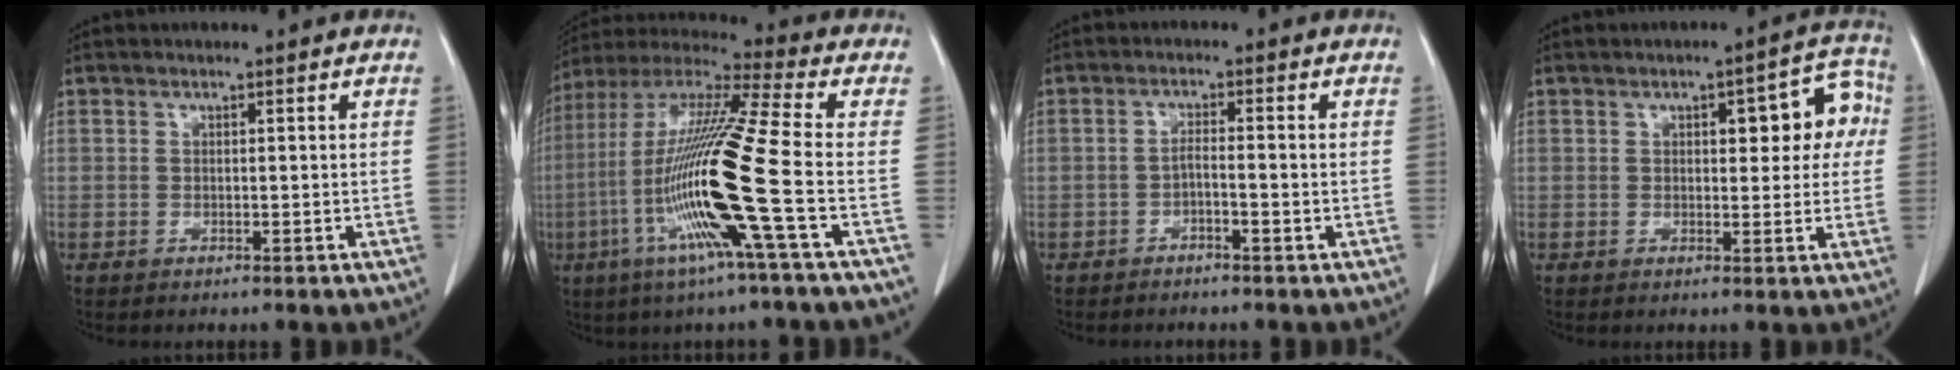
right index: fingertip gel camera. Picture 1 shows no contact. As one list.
[{"total": 19.7, "force": [-5.3, -1.4, 18.9], "torque": [-0.395, -0.021, -0.117]}, {"total": 1.8, "force": [-1.1, 0.0, 1.4], "torque": [-0.022, 0.008, -0.020]}, {"total": 8.4, "force": [1.9, 3.4, 7.4], "torque": [-0.070, 0.033, 0.019]}]